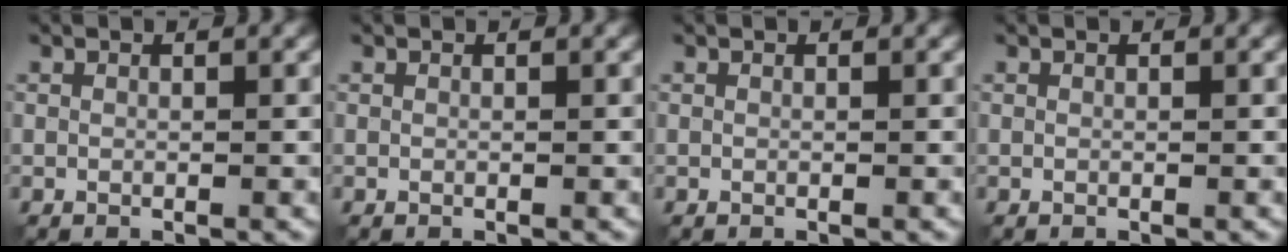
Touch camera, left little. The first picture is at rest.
{"total": 0.0}
{"total": 0.0}
{"total": 0.0}